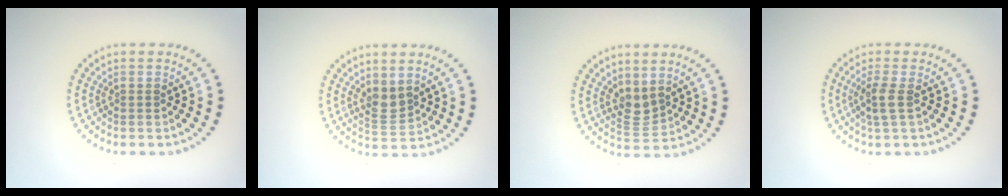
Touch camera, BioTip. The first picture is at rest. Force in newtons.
{"total": 2.2, "press": 1.8, "slide": 1.4}
{"total": 2.0, "press": 1.6, "slide": 1.2}
{"total": 1.8, "press": 1.6, "slide": 0.9}